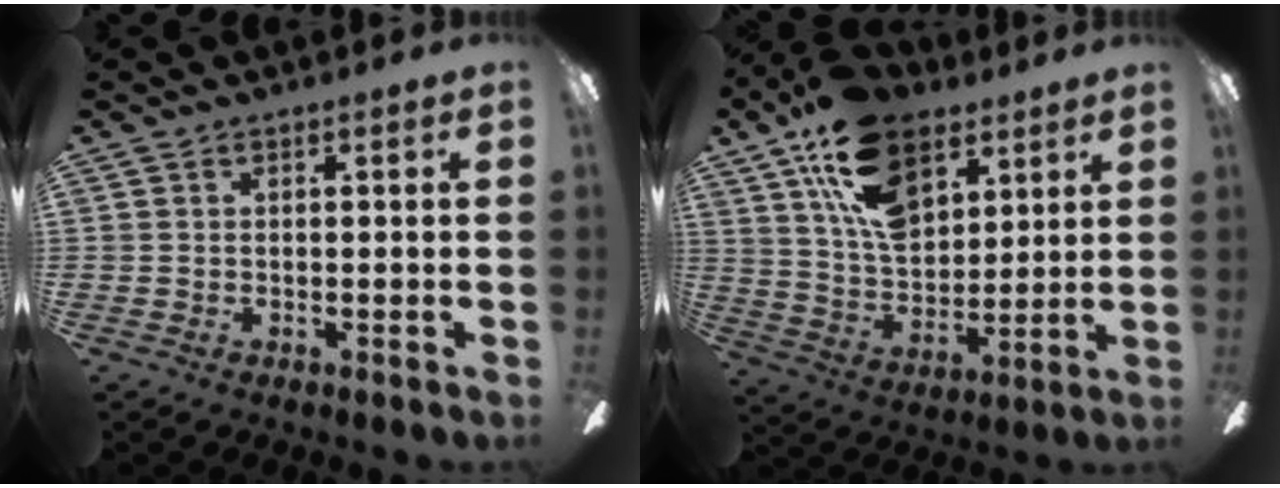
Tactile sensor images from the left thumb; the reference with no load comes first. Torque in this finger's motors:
{"motor_torque": [0.37, 0.83, 1.82, -0.94, 0.53]}